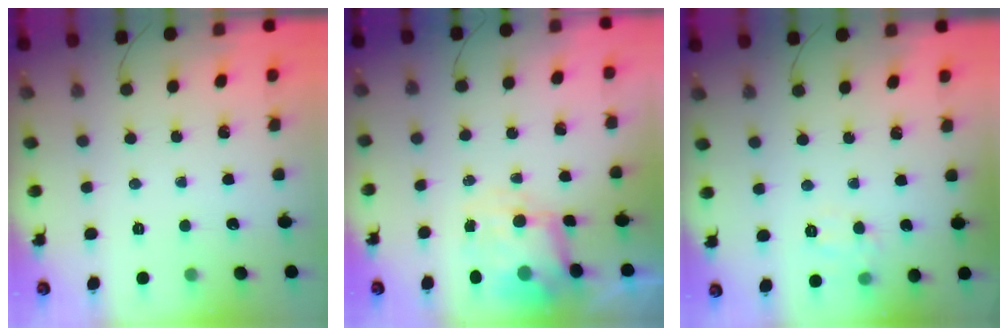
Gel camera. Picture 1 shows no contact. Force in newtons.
{"total": 7.8, "press": 7.6, "slide": 1.7}
{"total": 7.2, "press": 7.1, "slide": 1.1}